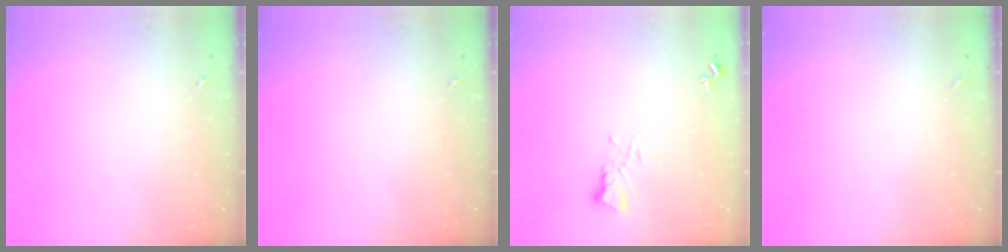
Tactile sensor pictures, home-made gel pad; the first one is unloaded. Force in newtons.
{"total": 0.0}
{"total": 3.5, "press": 3.4, "slide": 0.3}
{"total": 0.0}